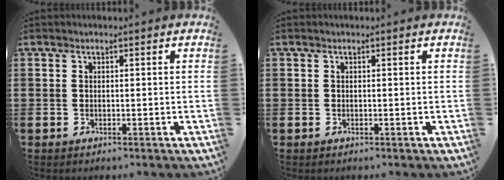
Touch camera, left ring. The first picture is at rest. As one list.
[{"total": 0.0}]